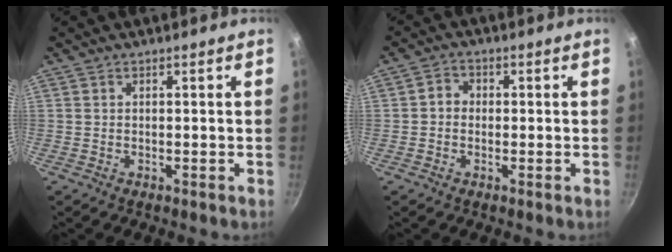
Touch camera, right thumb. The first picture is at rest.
{"total": 2.7, "force": [-0.2, 2.4, 1.2], "torque": [-0.010, 0.009, -0.010]}